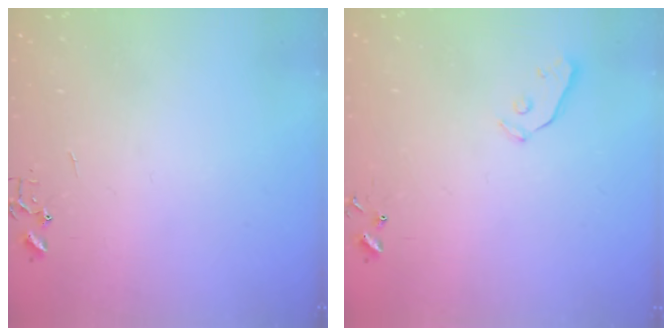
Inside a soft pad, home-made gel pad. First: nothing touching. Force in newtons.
{"total": 3.8, "press": 3.8, "slide": 0.4}